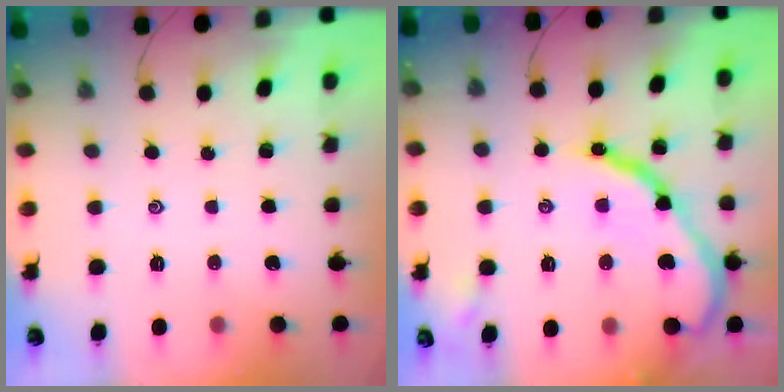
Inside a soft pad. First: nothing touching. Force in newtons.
{"total": 16.8, "press": 16.8, "slide": 1.4}